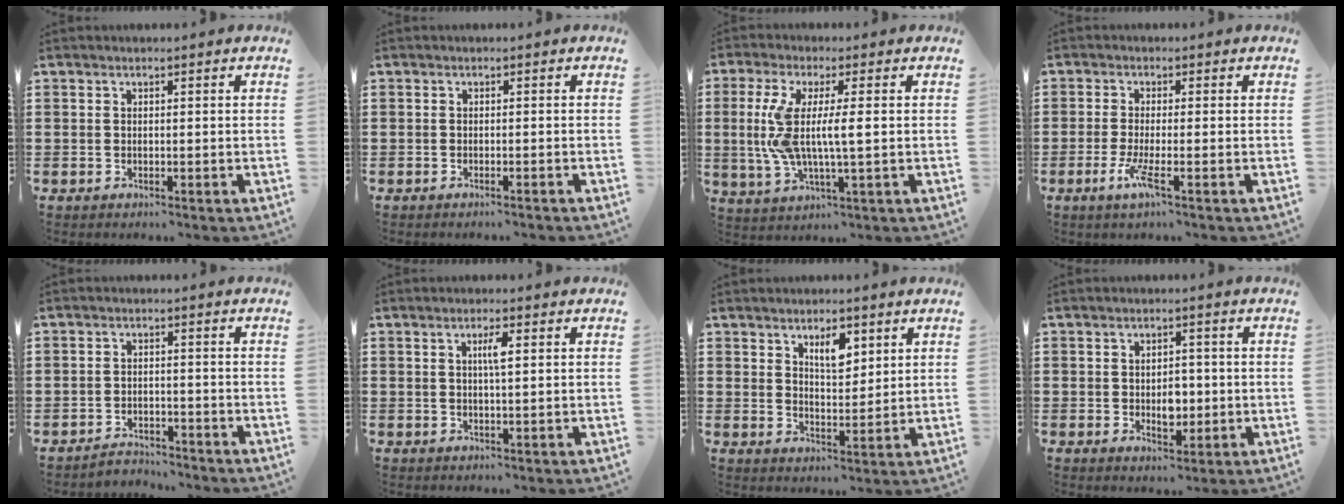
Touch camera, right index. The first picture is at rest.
{"total": 0.7, "force": [-0.7, -0.2, 0.3], "torque": [-0.006, -0.002, -0.013]}
{"total": 8.0, "force": [0.0, 1.5, 7.9], "torque": [-0.180, -0.016, -0.012]}
{"total": 4.2, "force": [-1.9, 0.3, 3.7], "torque": [-0.083, -0.019, -0.036]}
{"total": 2.9, "force": [-2.9, 0.4, -0.1], "torque": [-0.007, 0.002, -0.063]}
{"total": 2.4, "force": [0.6, 0.3, 2.3], "torque": [-0.046, 0.003, 0.008]}
{"total": 4.7, "force": [2.7, 2.1, 3.2], "torque": [-0.056, 0.001, 0.044]}
{"total": 4.1, "force": [-0.3, 2.5, 3.2], "torque": [-0.047, -0.001, -0.010]}